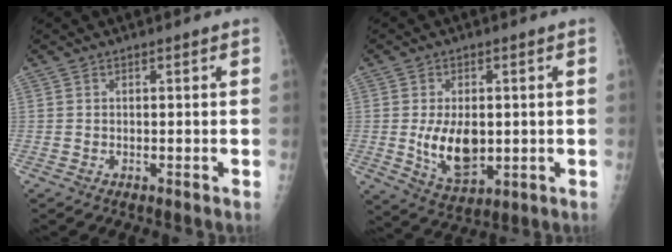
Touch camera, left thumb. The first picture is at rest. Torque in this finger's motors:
{"motor_torque": [0.43, 0.42, 0.57, 0.40, 0.16]}